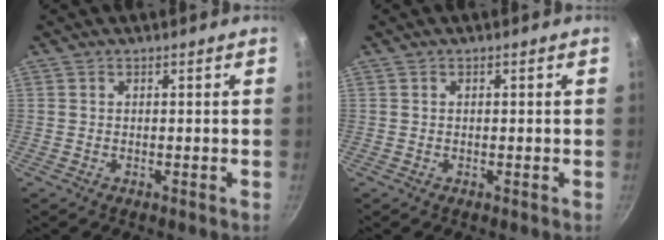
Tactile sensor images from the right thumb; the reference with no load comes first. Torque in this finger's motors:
{"motor_torque": [0.23, -0.37, -0.46, 0.36, 0.03]}